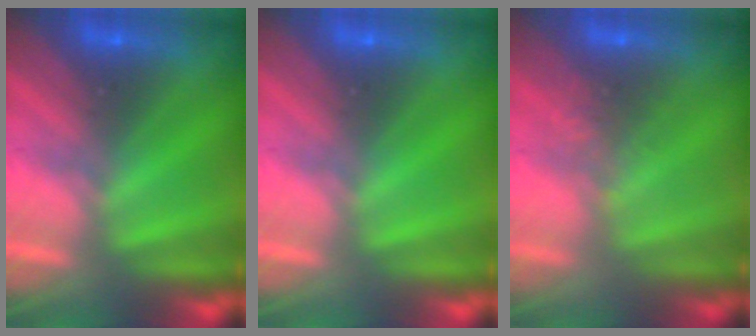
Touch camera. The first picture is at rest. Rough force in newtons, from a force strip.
{"total": 0.0}
{"total": 2.7}